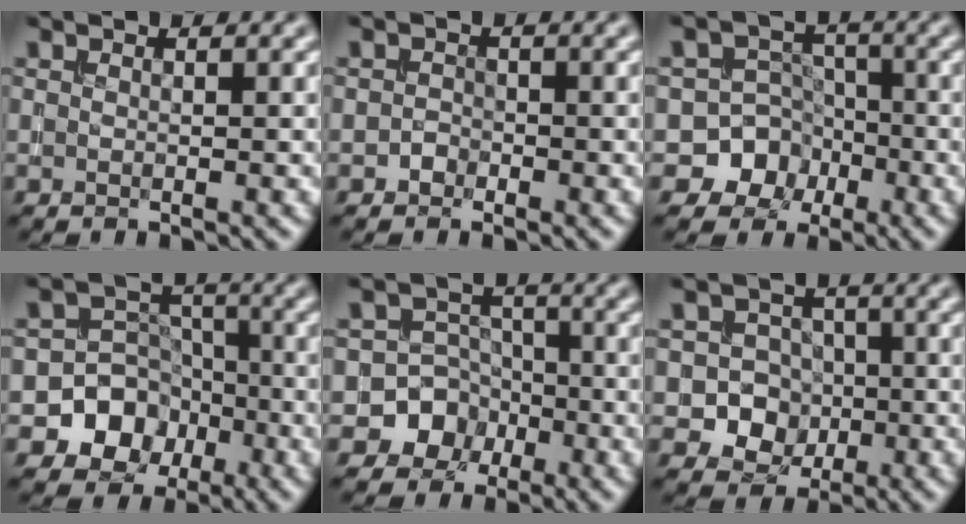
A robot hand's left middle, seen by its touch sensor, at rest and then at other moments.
{"total": 0.8, "force": [-0.6, 0.5, -0.1], "torque": [0.005, 0.000, -0.009]}
{"total": 7.5, "force": [-3.4, 6.7, 1.0], "torque": [0.007, -0.002, -0.074]}
{"total": 8.1, "force": [-3.6, 7.1, 1.9], "torque": [-0.004, -0.004, -0.085]}
{"total": 5.7, "force": [-2.6, 5.1, 0.5], "torque": [0.024, 0.000, -0.066]}
{"total": 5.4, "force": [-1.4, 4.9, 1.8], "torque": [-0.008, 0.011, -0.044]}